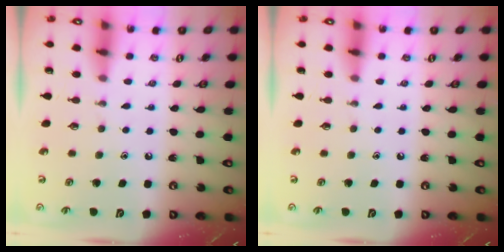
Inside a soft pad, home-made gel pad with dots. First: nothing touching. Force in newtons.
{"total": 0.0}